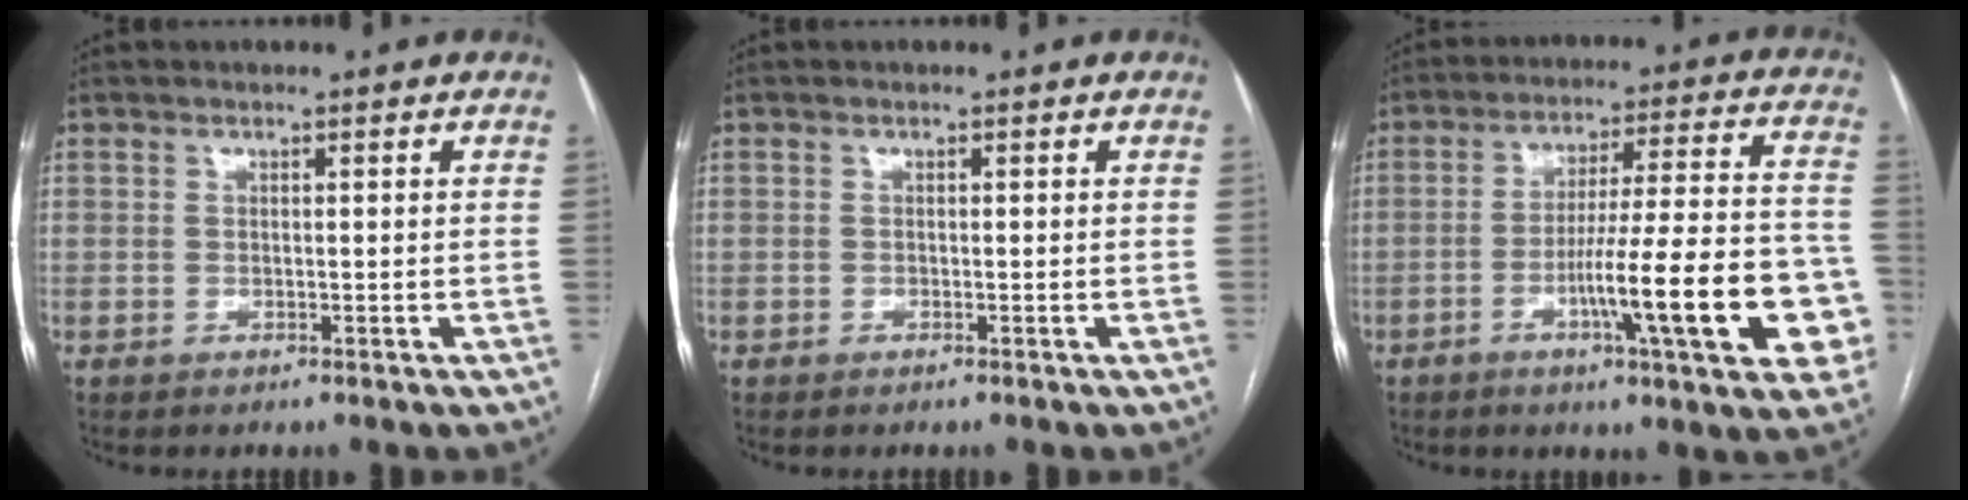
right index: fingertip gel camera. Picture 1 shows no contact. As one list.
[{"total": 0.0}, {"total": 19.0, "force": [-6.2, 1.5, 17.9], "torque": [-0.213, 0.014, -0.084]}]